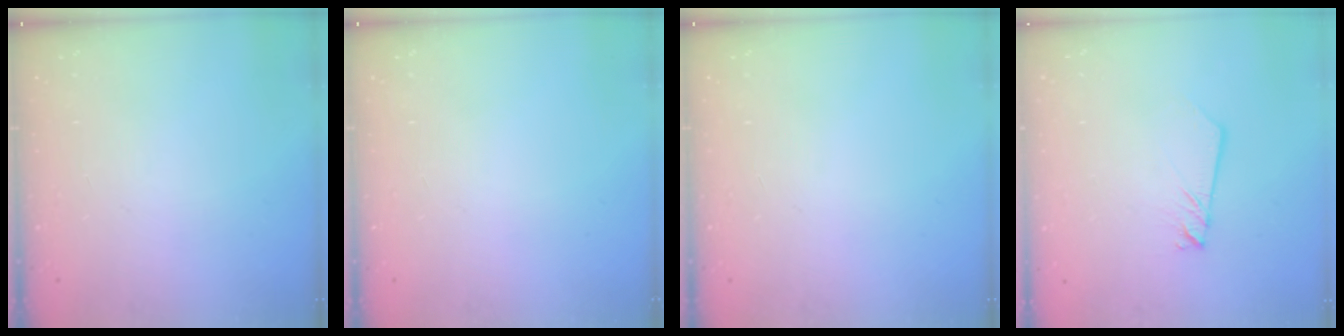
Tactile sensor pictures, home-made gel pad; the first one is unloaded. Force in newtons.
{"total": 0.0}
{"total": 0.0}
{"total": 2.5, "press": 2.5, "slide": 0.1}